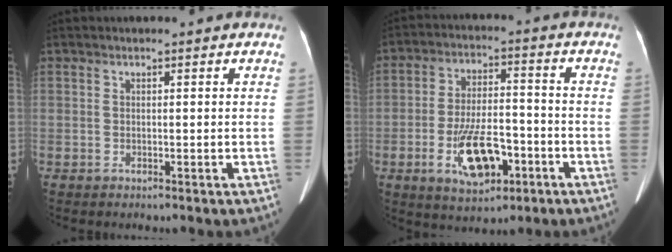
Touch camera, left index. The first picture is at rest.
{"total": 10.5, "force": [-4.3, 4.5, 8.5], "torque": [-0.163, 0.001, -0.068]}